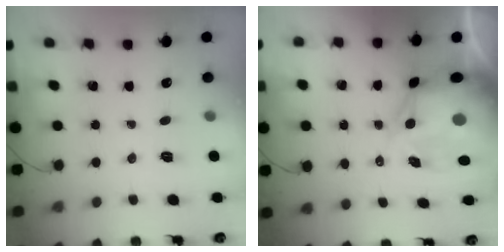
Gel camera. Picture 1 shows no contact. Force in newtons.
{"total": 15.5, "press": 14.9, "slide": 4.0}